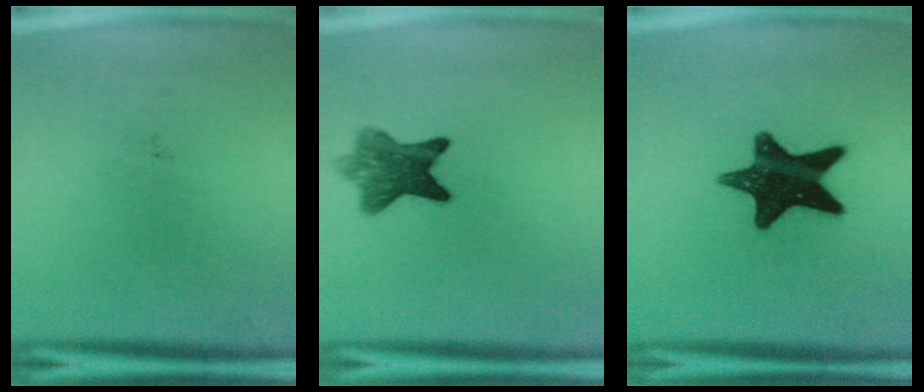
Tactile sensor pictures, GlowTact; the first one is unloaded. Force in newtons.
{"total": 7.6}
{"total": 15.5}